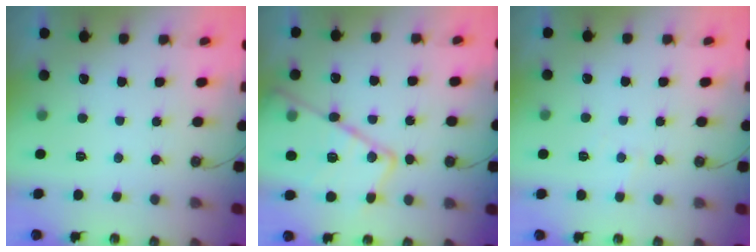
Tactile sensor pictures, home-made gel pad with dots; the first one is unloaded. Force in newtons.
{"total": 21.8, "press": 21.7, "slide": 2.1}
{"total": 3.0, "press": 2.9, "slide": 0.6}